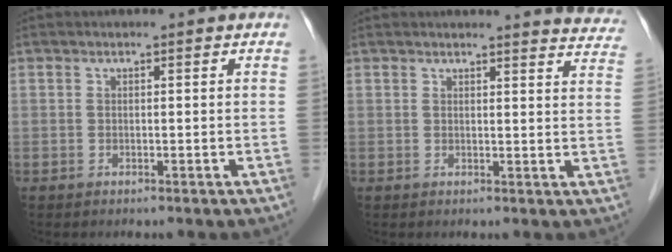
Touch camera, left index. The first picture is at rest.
{"total": 8.6, "force": [8.5, 0.5, 1.0], "torque": [0.008, -0.048, 0.062]}